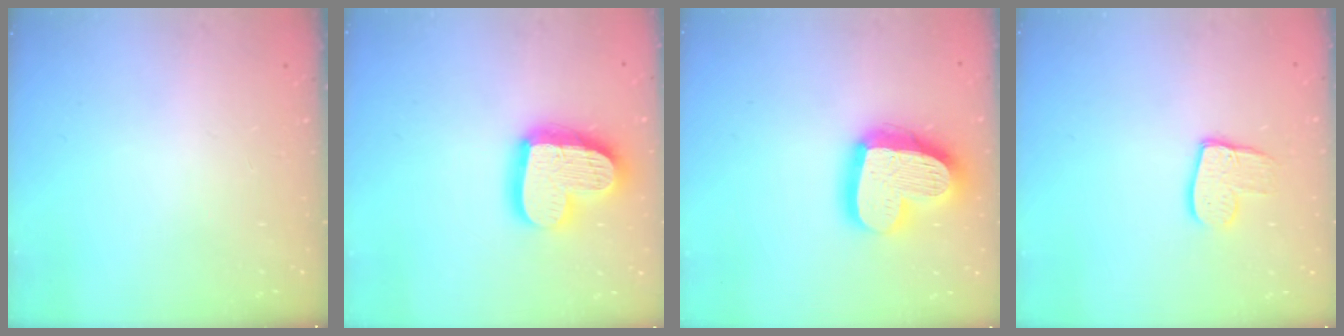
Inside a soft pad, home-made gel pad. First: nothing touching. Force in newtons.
{"total": 20.5, "press": 20.4, "slide": 1.5}
{"total": 21.6, "press": 21.5, "slide": 1.9}
{"total": 10.0, "press": 9.9, "slide": 0.7}